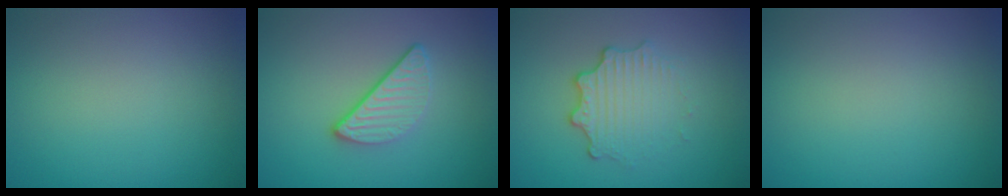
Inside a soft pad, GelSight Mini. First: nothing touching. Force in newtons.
{"total": 3.0, "press": 2.3, "slide": 1.9}
{"total": 3.4, "press": 2.5, "slide": 2.2}
{"total": 0.0}